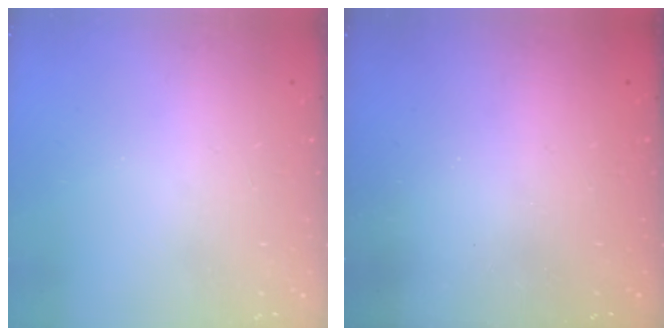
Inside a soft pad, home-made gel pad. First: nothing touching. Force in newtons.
{"total": 2.6, "press": 2.5, "slide": 0.9}